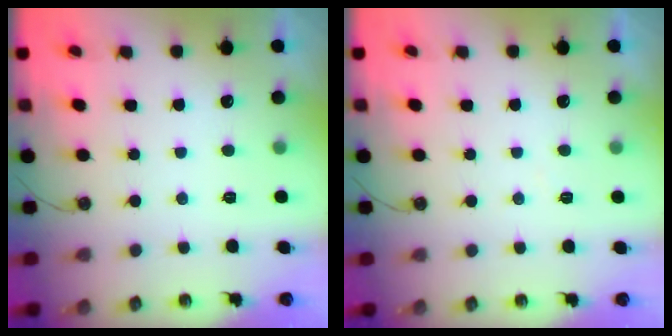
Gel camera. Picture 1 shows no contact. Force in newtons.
{"total": 4.2, "press": 4.1, "slide": 0.6}